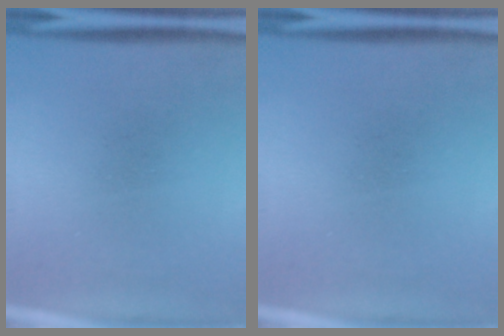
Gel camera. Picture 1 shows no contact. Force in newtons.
{"total": 0.0}